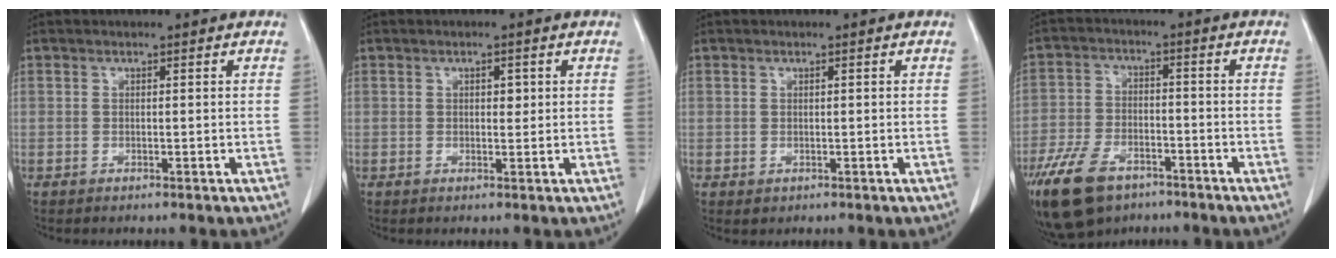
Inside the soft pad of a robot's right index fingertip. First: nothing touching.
{"total": 1.6, "force": [0.5, 0.9, 1.2], "torque": [-0.014, 0.000, 0.007]}
{"total": 1.0, "force": [0.2, 0.9, 0.0], "torque": [0.009, 0.001, 0.002]}
{"total": 13.0, "force": [-8.4, 7.1, 6.9], "torque": [-0.151, -0.007, -0.147]}